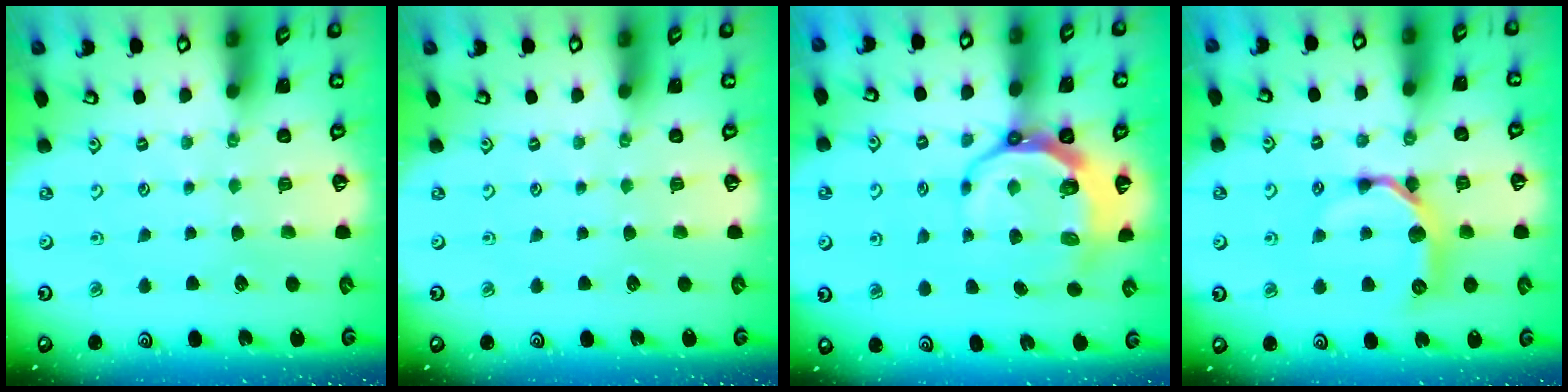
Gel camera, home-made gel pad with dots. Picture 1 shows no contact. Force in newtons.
{"total": 0.0}
{"total": 9.1, "press": 8.1, "slide": 4.1}
{"total": 11.3, "press": 11.3, "slide": 0.6}